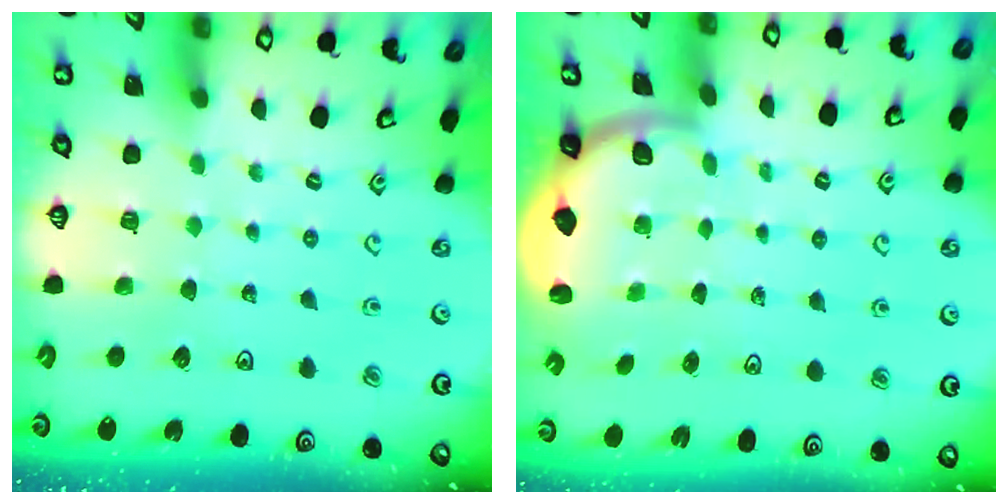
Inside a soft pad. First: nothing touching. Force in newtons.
{"total": 1.9, "press": 1.8, "slide": 0.5}